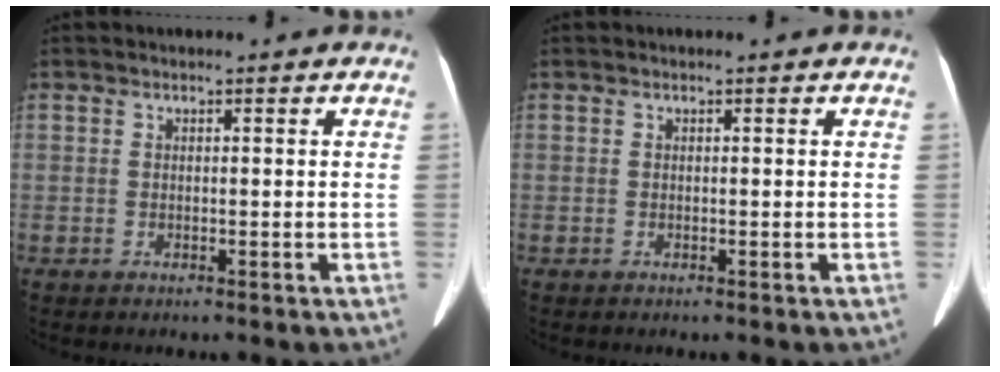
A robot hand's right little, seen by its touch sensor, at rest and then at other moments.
{"total": 0.0}